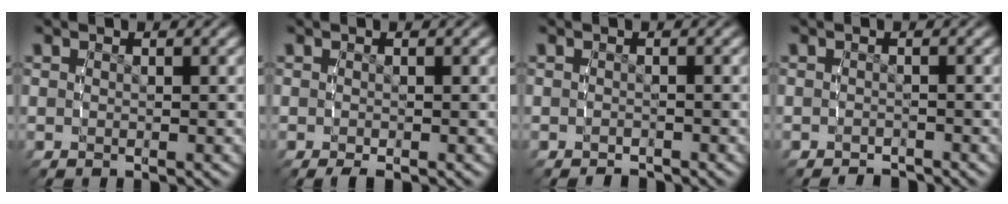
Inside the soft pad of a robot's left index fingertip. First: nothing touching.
{"total": 1.2, "force": [-0.9, 0.4, 0.6], "torque": [-0.015, -0.006, -0.013]}
{"total": 1.5, "force": [-1.5, 0.4, 0.0], "torque": [-0.009, -0.006, -0.023]}
{"total": 1.9, "force": [-1.9, 0.5, 0.1], "torque": [-0.007, -0.007, -0.029]}